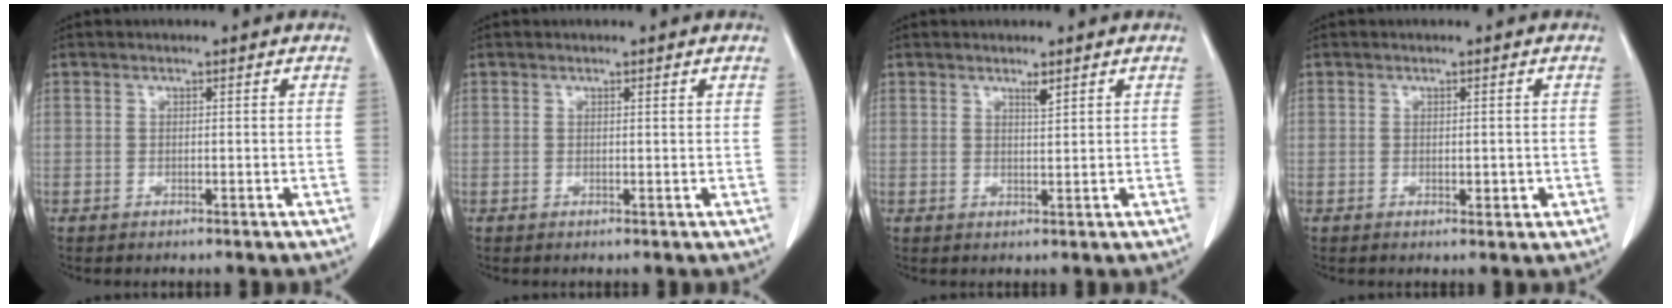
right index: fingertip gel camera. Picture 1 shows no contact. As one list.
[{"total": 0.6, "force": [0.5, 0.0, 0.3], "torque": [-0.007, 0.000, 0.006]}, {"total": 1.4, "force": [1.0, 0.0, 0.9], "torque": [-0.018, -0.006, 0.018]}, {"total": 1.8, "force": [-0.2, 0.9, 1.6], "torque": [-0.018, -0.003, 0.002]}]